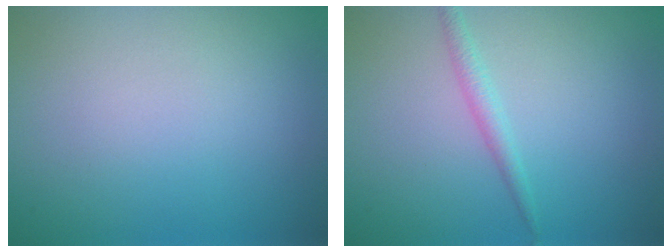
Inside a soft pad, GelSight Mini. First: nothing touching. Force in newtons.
{"total": 1.4, "press": 1.4, "slide": 0.1}